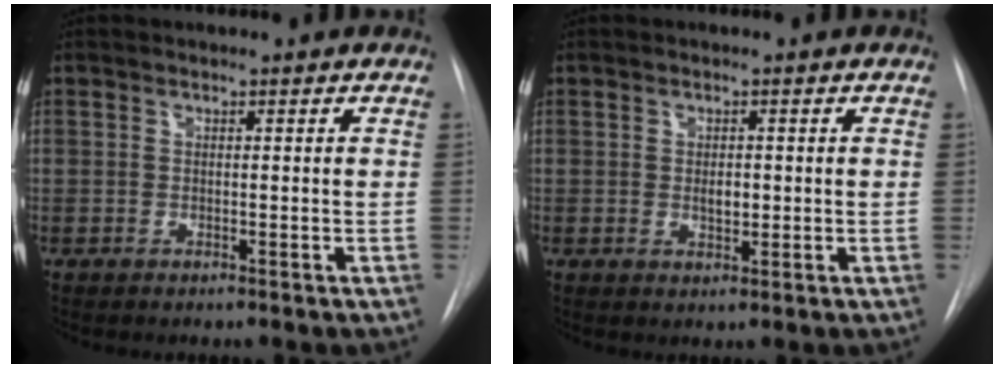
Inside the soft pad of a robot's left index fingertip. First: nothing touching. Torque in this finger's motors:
{"motor_torque": [0.58, -0.23, 0.02, 0.03]}